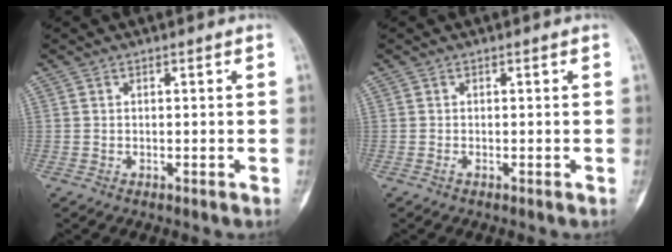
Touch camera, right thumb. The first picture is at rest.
{"total": 0.0}